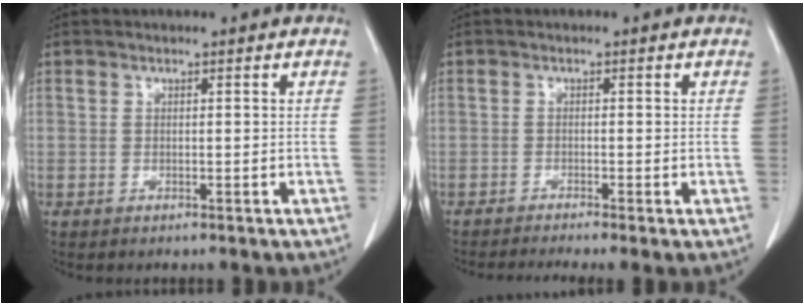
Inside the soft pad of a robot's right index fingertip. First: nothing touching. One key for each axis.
{"total": 3.7, "fx": -2.9, "fy": -0.2, "fz": 2.3, "tx": -0.038, "ty": -0.007, "tz": -0.051}